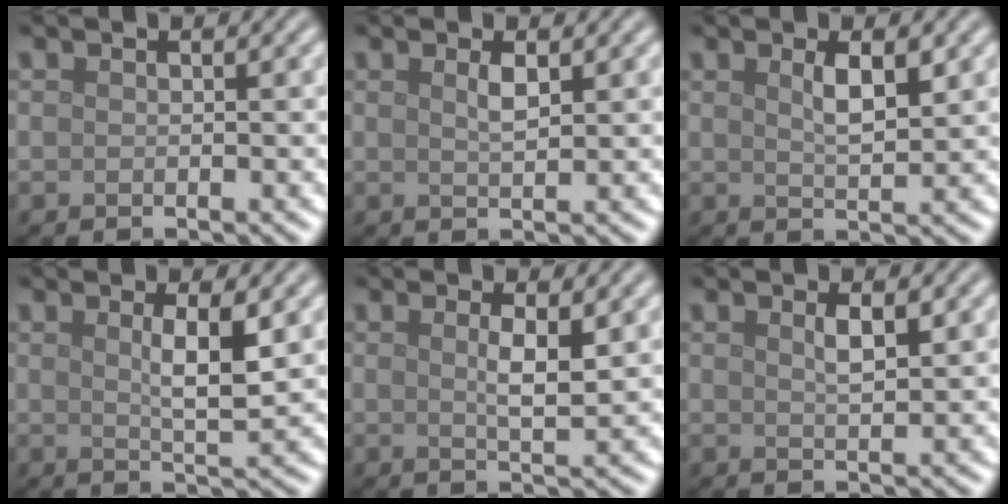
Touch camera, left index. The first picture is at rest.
{"total": 1.3, "force": [0.7, 0.3, 1.1], "torque": [-0.022, 0.001, 0.011]}
{"total": 2.5, "force": [1.1, 0.6, 2.2], "torque": [-0.038, 0.000, 0.021]}
{"total": 3.4, "force": [1.0, 0.7, 3.2], "torque": [-0.053, -0.003, 0.017]}
{"total": 2.4, "force": [0.7, 0.4, 2.3], "torque": [-0.040, -0.003, 0.013]}
{"total": 1.7, "force": [0.8, 0.4, 1.4], "torque": [-0.026, 0.000, 0.013]}